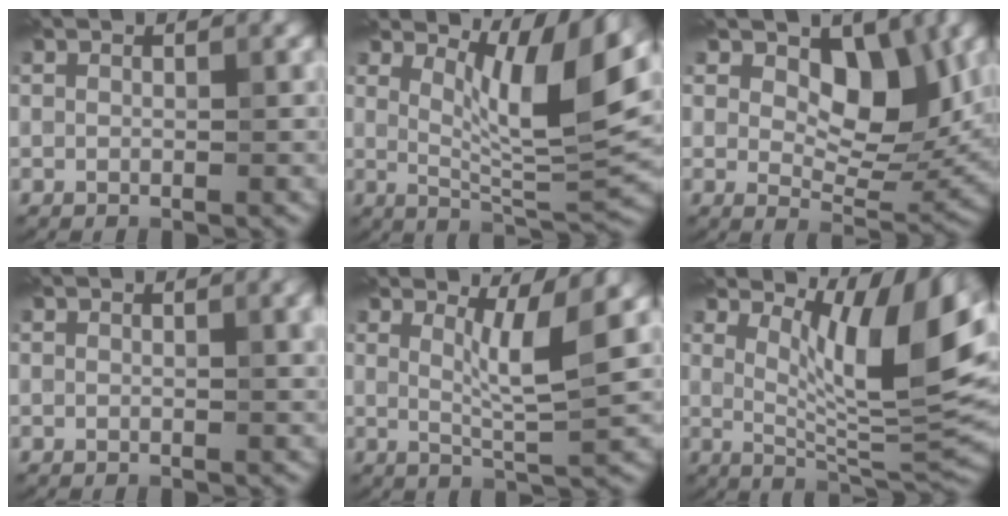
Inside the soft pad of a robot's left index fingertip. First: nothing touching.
{"total": 8.2, "force": [3.7, 1.9, 7.1], "torque": [-0.111, -0.010, 0.067]}
{"total": 6.8, "force": [2.5, 4.1, 4.8], "torque": [-0.063, -0.022, 0.037]}
{"total": 2.3, "force": [0.9, 0.7, 2.0], "torque": [-0.026, 0.002, 0.015]}
{"total": 4.0, "force": [1.6, 0.4, 3.7], "torque": [-0.062, -0.010, 0.029]}
{"total": 9.4, "force": [4.1, 2.5, 8.1], "torque": [-0.121, -0.014, 0.076]}